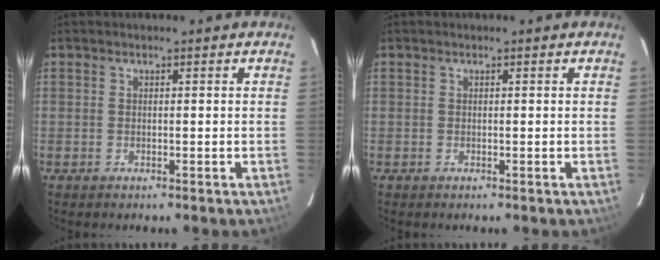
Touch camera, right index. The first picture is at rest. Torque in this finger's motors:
{"motor_torque": [0.14, 0.05, 0.05, 0.01]}